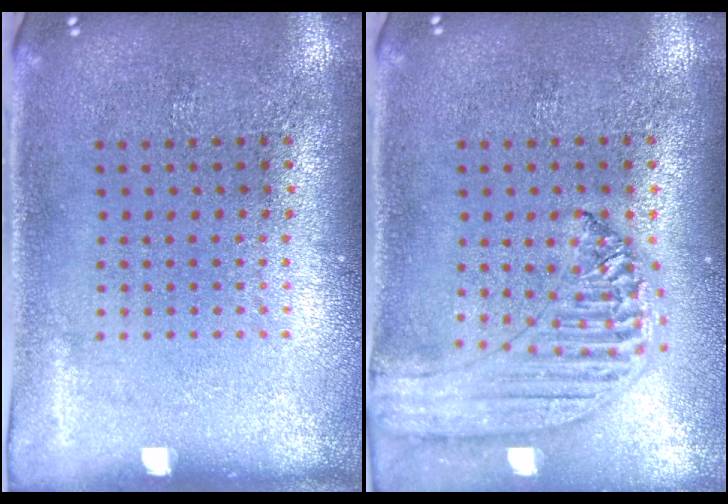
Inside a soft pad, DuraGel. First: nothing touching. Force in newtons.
{"total": 1.3, "press": 1.2, "slide": 0.2}